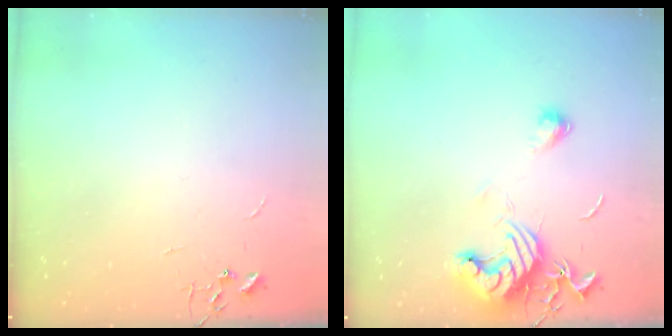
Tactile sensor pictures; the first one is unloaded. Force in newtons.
{"total": 12.0, "press": 11.9, "slide": 1.6}